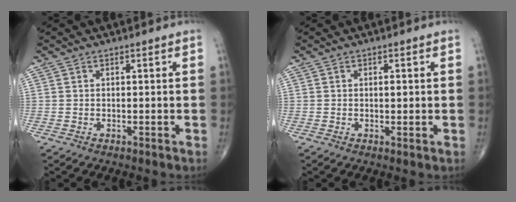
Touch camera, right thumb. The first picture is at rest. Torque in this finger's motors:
{"motor_torque": [2.62, 2.38, 0.13, 0.04, -0.02]}